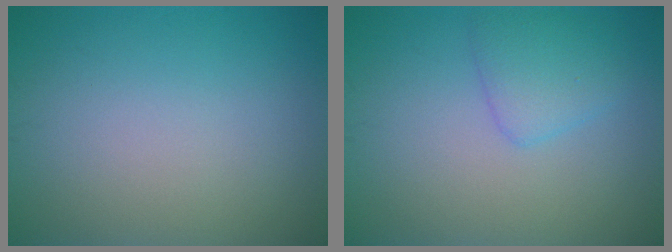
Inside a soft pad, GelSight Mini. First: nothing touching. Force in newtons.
{"total": 2.5, "press": 2.4, "slide": 0.2}